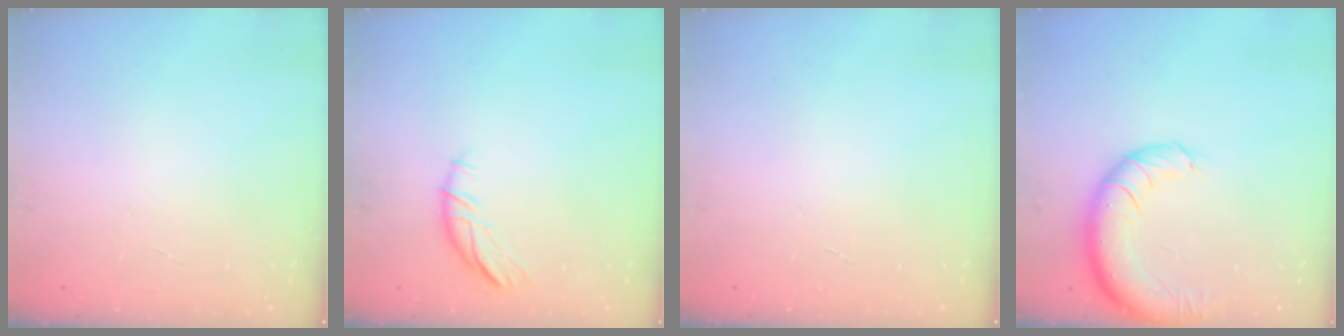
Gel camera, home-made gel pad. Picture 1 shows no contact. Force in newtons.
{"total": 6.7, "press": 6.7, "slide": 0.7}
{"total": 0.0}
{"total": 14.3, "press": 14.0, "slide": 2.9}